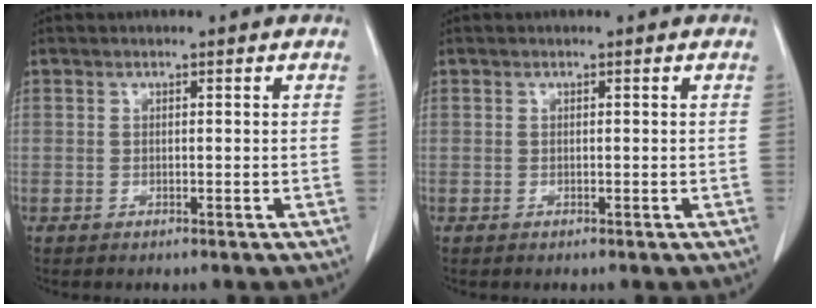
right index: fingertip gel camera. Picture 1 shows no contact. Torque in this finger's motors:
{"motor_torque": [-0.02, -0.01, 0.00, 0.00]}